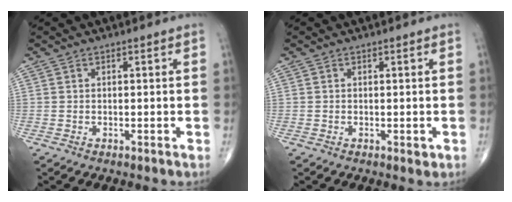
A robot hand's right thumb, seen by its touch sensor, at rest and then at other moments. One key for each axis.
{"total": 0.9, "fx": -0.2, "fy": 0.5, "fz": 0.7, "tx": -0.007, "ty": -0.002, "tz": -0.004}